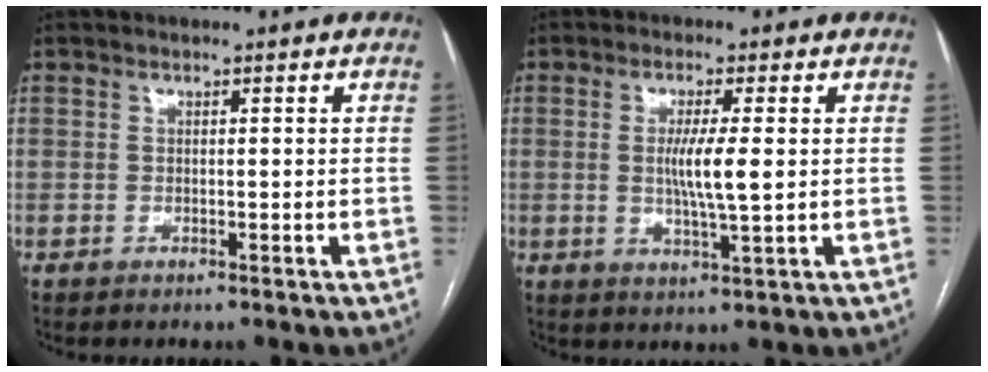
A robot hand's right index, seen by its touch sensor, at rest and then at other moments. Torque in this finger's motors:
{"motor_torque": [1.17, -0.05, 0.66, 0.15]}